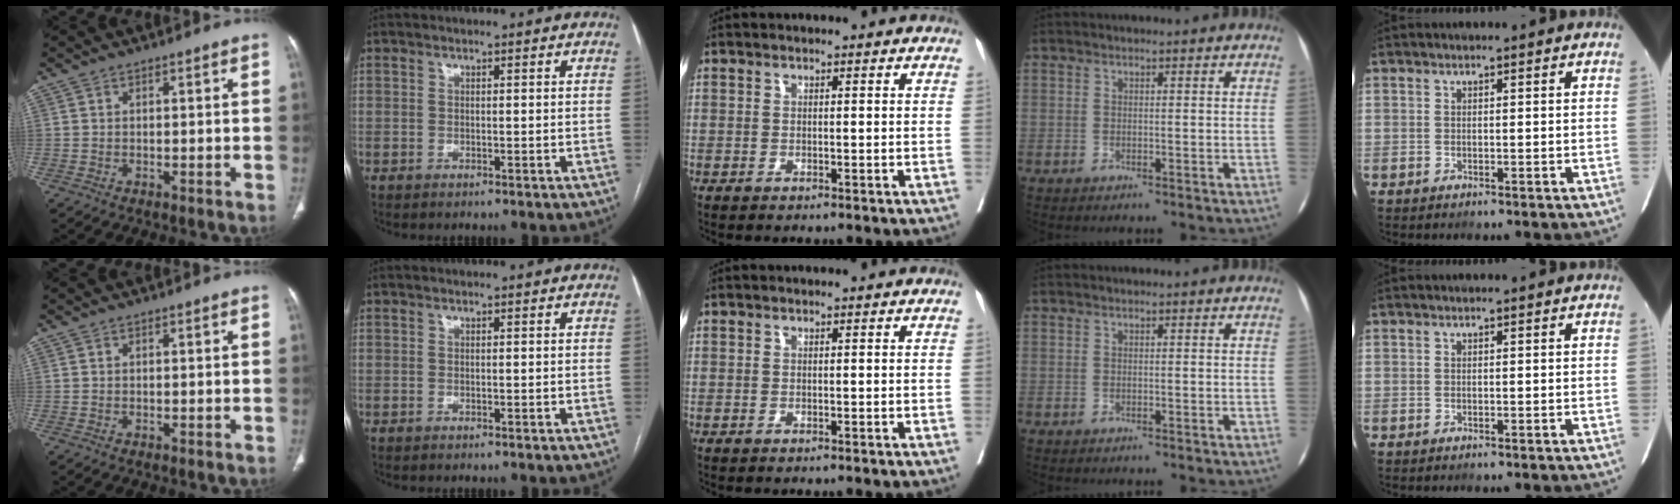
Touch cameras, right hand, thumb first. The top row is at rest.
{}